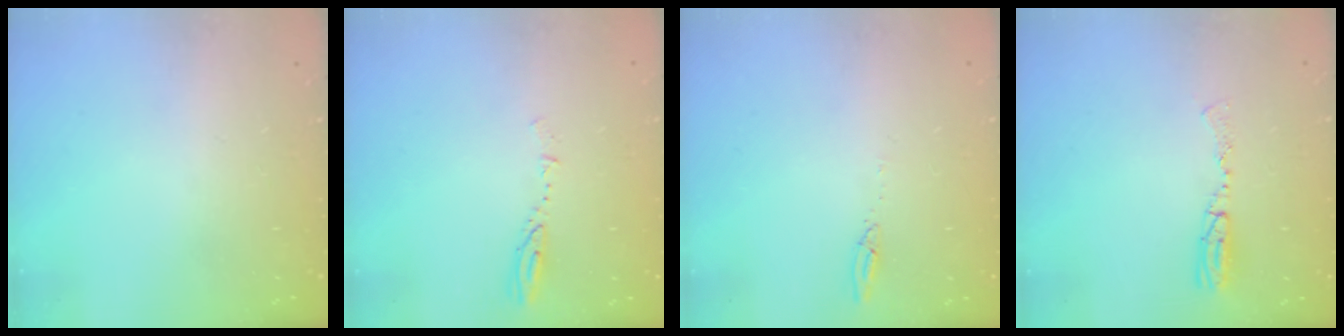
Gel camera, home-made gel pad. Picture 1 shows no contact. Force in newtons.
{"total": 3.9, "press": 3.9, "slide": 0.3}
{"total": 2.7, "press": 2.7, "slide": 0.2}
{"total": 6.9, "press": 6.7, "slide": 1.8}